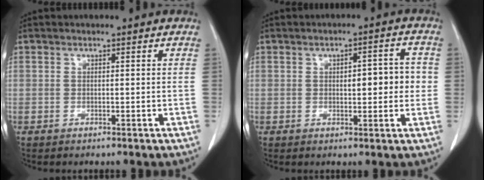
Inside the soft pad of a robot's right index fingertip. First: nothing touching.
{"total": 5.6, "force": [0.3, 1.9, 5.3], "torque": [-0.070, 0.013, 0.005]}